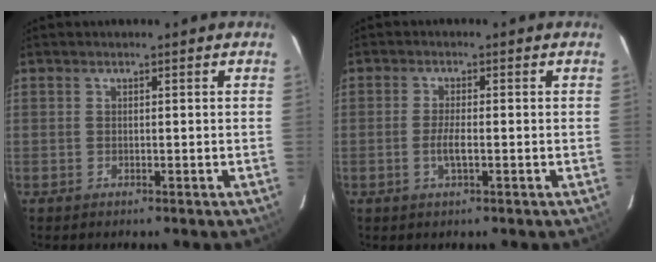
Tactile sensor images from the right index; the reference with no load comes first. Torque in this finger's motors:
{"motor_torque": [0.50, -0.31, 0.31, 0.09]}